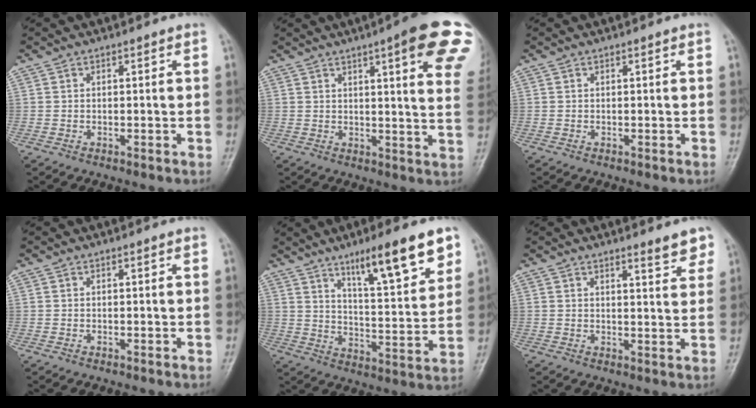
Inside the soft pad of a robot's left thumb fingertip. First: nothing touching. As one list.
[{"total": 17.8, "force": [8.7, 3.3, 15.2], "torque": [-0.175, -0.024, 0.096]}, {"total": 0.0}, {"total": 0.0}, {"total": 15.5, "force": [9.6, 3.1, 11.8], "torque": [-0.160, -0.049, 0.155]}, {"total": 4.2, "force": [3.2, 0.8, 2.6], "torque": [-0.023, -0.024, 0.041]}]